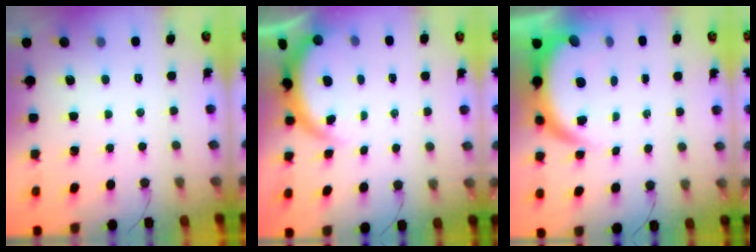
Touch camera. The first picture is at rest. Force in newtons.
{"total": 4.0, "press": 3.7, "slide": 1.5}
{"total": 6.9, "press": 6.9, "slide": 0.7}